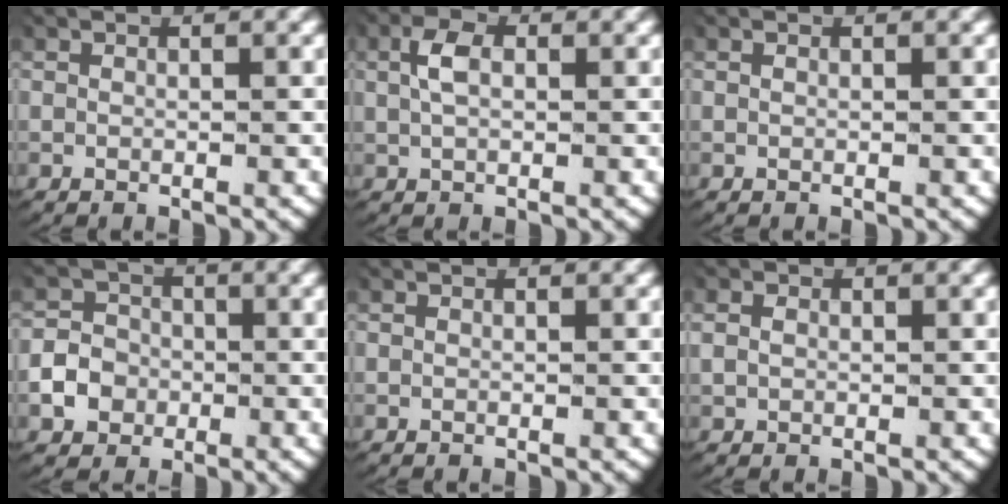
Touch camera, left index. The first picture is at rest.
{"total": 2.4, "force": [0.5, 1.4, 2.0], "torque": [-0.049, -0.001, 0.012]}
{"total": 0.0}
{"total": 6.1, "force": [-1.4, 5.6, 1.9], "torque": [-0.042, -0.011, -0.030]}
{"total": 0.0}
{"total": 1.2, "force": [0.3, 1.0, 0.6], "torque": [-0.023, -0.007, 0.012]}